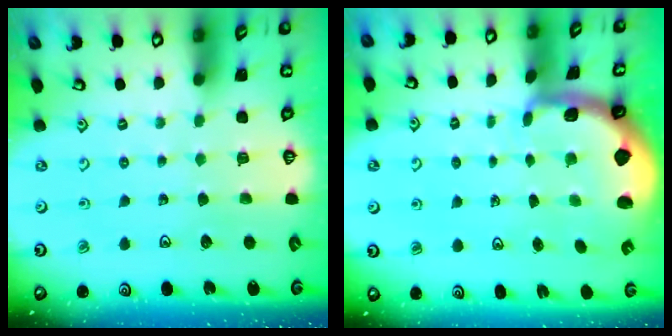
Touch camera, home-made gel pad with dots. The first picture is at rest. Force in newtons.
{"total": 1.7, "press": 1.6, "slide": 0.4}